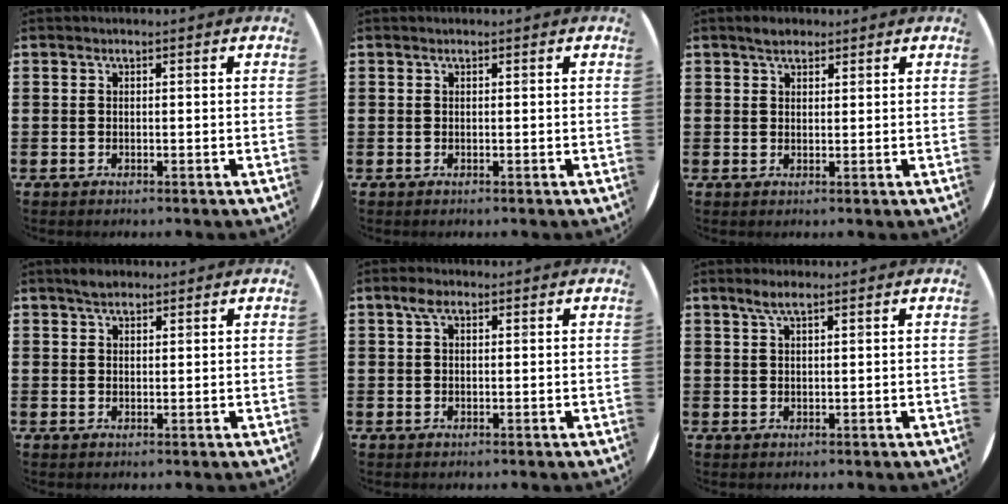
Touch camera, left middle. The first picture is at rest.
{"total": 0.0}
{"total": 1.8, "force": [1.5, 0.8, 0.4], "torque": [0.000, 0.002, 0.027]}
{"total": 1.8, "force": [1.6, 0.6, 0.6], "torque": [-0.005, 0.002, 0.028]}
{"total": 2.1, "force": [1.1, 1.0, 1.5], "torque": [-0.024, 0.005, 0.016]}
{"total": 2.3, "force": [1.7, 0.4, 1.6], "torque": [-0.032, 0.006, 0.029]}